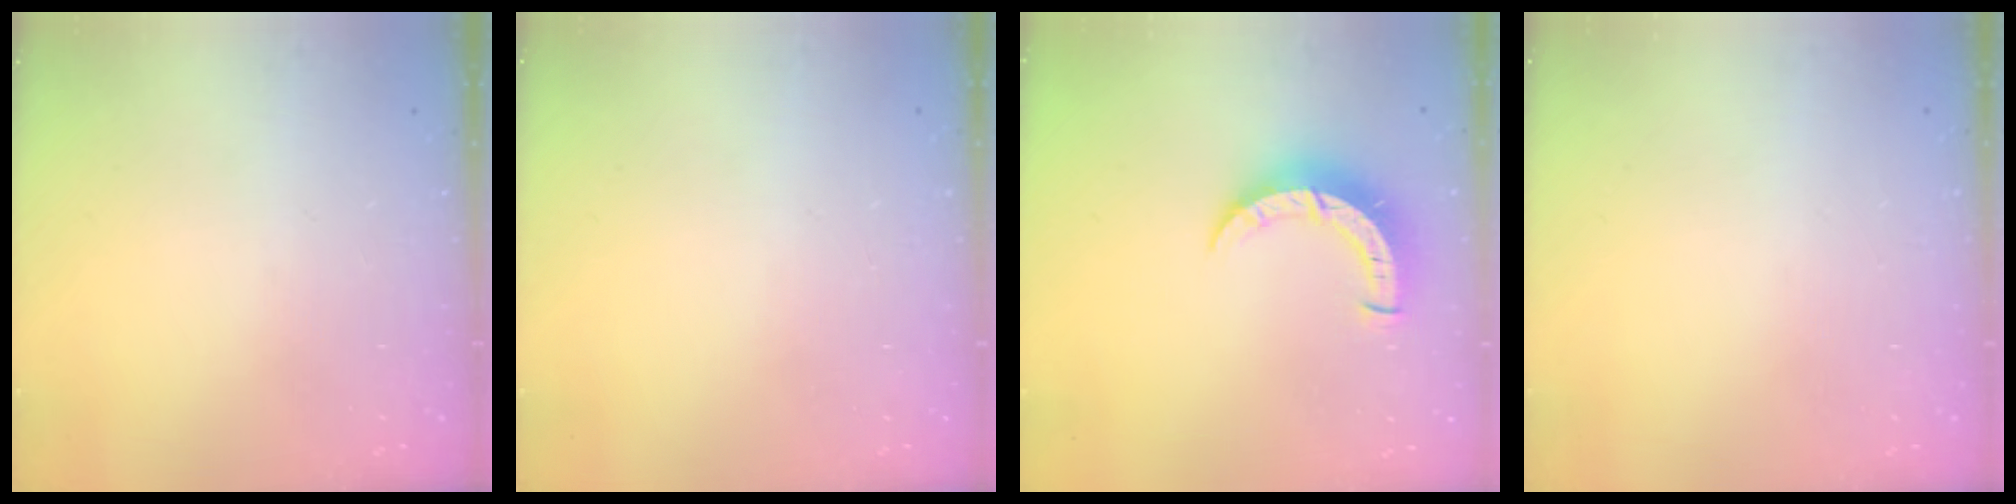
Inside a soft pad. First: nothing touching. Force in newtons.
{"total": 2.6, "press": 2.6, "slide": 0.2}
{"total": 8.3, "press": 8.3, "slide": 1.0}
{"total": 2.7, "press": 2.7, "slide": 0.2}